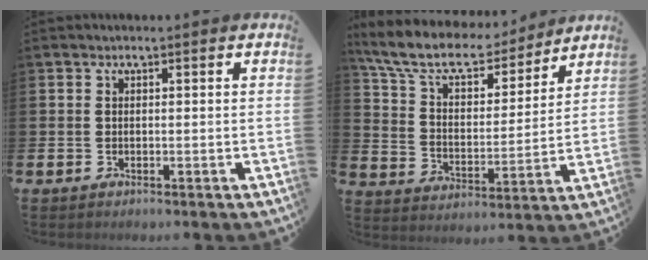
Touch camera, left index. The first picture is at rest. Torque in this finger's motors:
{"motor_torque": [1.06, -1.08, 0.29, 0.21]}